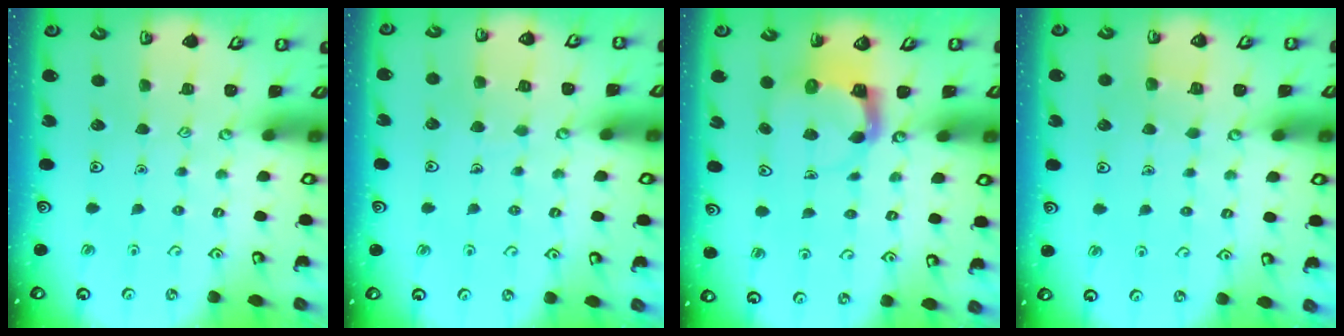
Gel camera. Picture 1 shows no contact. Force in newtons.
{"total": 5.6, "press": 5.6, "slide": 0.2}
{"total": 3.9, "press": 3.9, "slide": 0.3}
{"total": 2.6, "press": 2.6, "slide": 0.2}